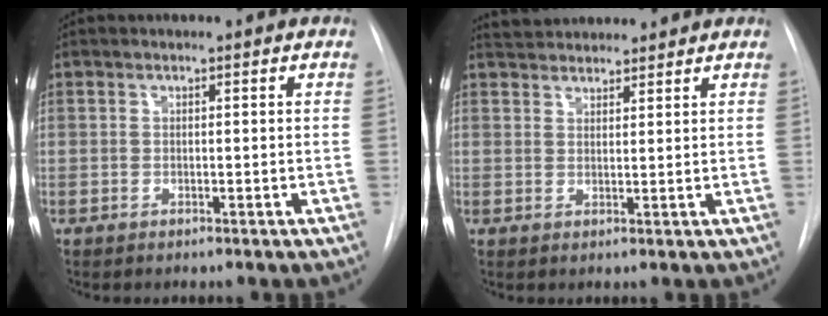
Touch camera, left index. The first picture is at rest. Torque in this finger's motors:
{"motor_torque": [-0.18, -0.54, 0.12, 0.02]}